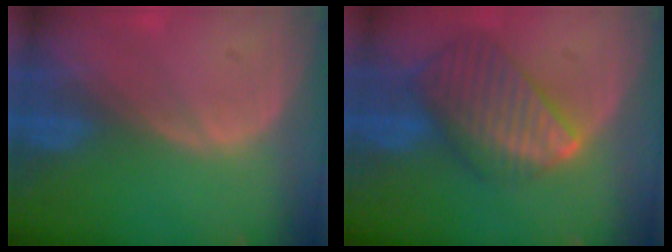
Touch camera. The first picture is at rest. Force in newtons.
{"total": 9.6, "press": 8.4, "slide": 4.7}